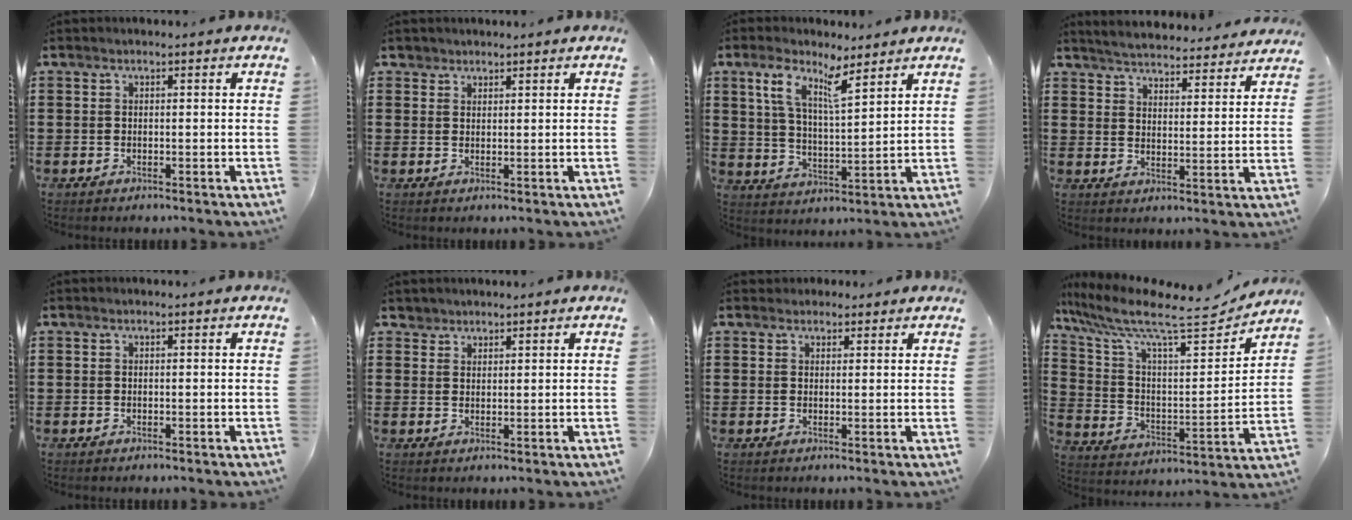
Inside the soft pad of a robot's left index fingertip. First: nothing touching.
{"total": 1.5, "force": [1.3, 0.8, 0.0], "torque": [-0.005, 0.004, 0.025]}
{"total": 8.1, "force": [5.5, 2.0, 5.7], "torque": [-0.128, -0.008, 0.096]}
{"total": 4.7, "force": [4.7, -0.3, 0.4], "torque": [-0.029, -0.033, 0.081]}
{"total": 0.0}
{"total": 1.8, "force": [1.6, 0.9, 0.0], "torque": [-0.005, 0.003, 0.032]}
{"total": 1.9, "force": [1.6, 0.9, 0.1], "torque": [-0.007, 0.007, 0.032]}
{"total": 11.0, "force": [8.5, 2.4, 6.6], "torque": [-0.152, -0.059, 0.135]}